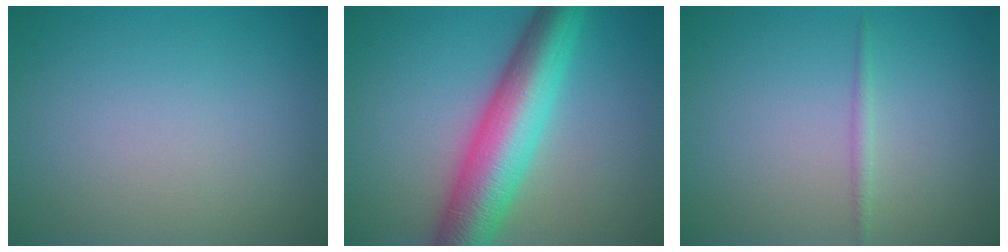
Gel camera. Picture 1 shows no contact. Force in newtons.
{"total": 9.1, "press": 9.1, "slide": 0.2}
{"total": 0.9, "press": 0.9, "slide": 0.0}